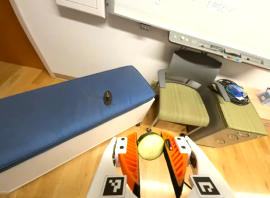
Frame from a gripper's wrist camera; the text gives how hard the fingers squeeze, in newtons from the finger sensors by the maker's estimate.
{"total": 10.5, "left": 10.6, "right": 10.3}